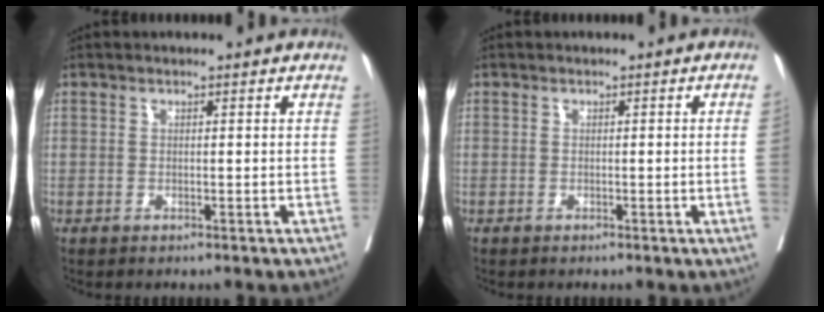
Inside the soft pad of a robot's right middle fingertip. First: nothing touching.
{"total": 1.0, "force": [-0.2, -0.4, 1.0], "torque": [-0.012, -0.001, -0.001]}